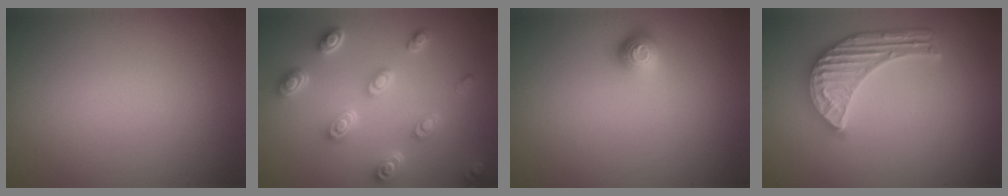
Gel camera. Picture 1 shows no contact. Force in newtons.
{"total": 4.9, "press": 3.7, "slide": 3.2}
{"total": 1.6, "press": 1.1, "slide": 1.0}
{"total": 5.6, "press": 4.5, "slide": 3.3}